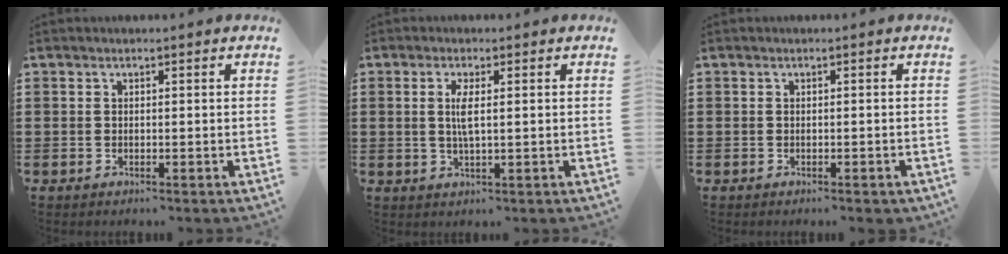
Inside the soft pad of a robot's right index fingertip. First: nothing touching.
{"total": 3.2, "force": [0.5, 0.4, 3.2], "torque": [-0.070, -0.005, 0.004]}
{"total": 0.6, "force": [-0.3, 0.0, 0.5], "torque": [-0.009, -0.004, -0.005]}